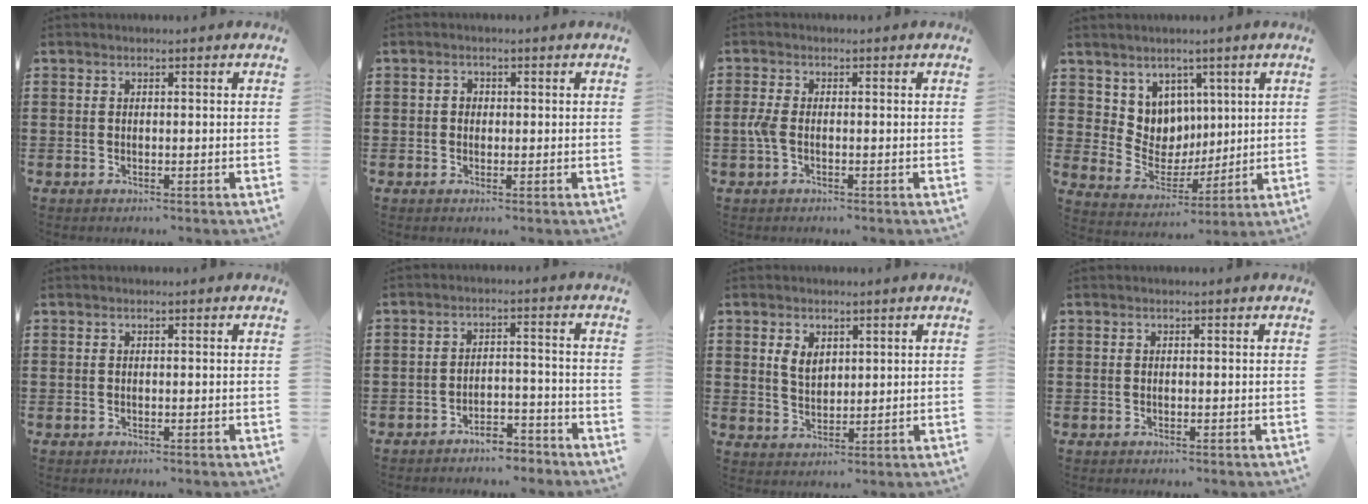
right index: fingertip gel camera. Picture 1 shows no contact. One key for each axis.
{"total": 1.2, "fx": 0.0, "fy": 1.0, "fz": 0.5, "tx": -0.013, "ty": 0.005, "tz": -0.001}
{"total": 2.5, "fx": -0.7, "fy": 1.0, "fz": 2.1, "tx": -0.061, "ty": -0.006, "tz": -0.019}
{"total": 7.3, "fx": 3.9, "fy": 6.2, "fz": 0.4, "tx": -0.046, "ty": -0.028, "tz": 0.078}
{"total": 0.0}
{"total": 4.1, "fx": -4.0, "fy": 0.7, "fz": 0.6, "tx": -0.014, "ty": 0.009, "tz": -0.082}
{"total": 3.3, "fx": 1.5, "fy": 2.2, "fz": 1.9, "tx": -0.045, "ty": 0.008, "tz": 0.028}
{"total": 0.0}